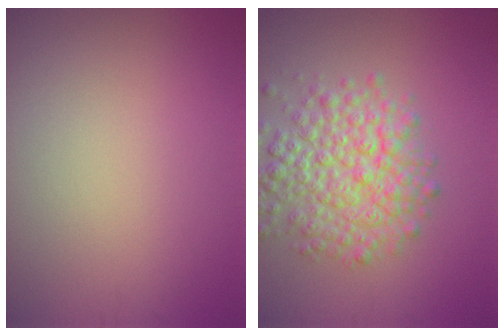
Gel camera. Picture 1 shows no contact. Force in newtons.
{"total": 6.3, "press": 6.3, "slide": 0.3}